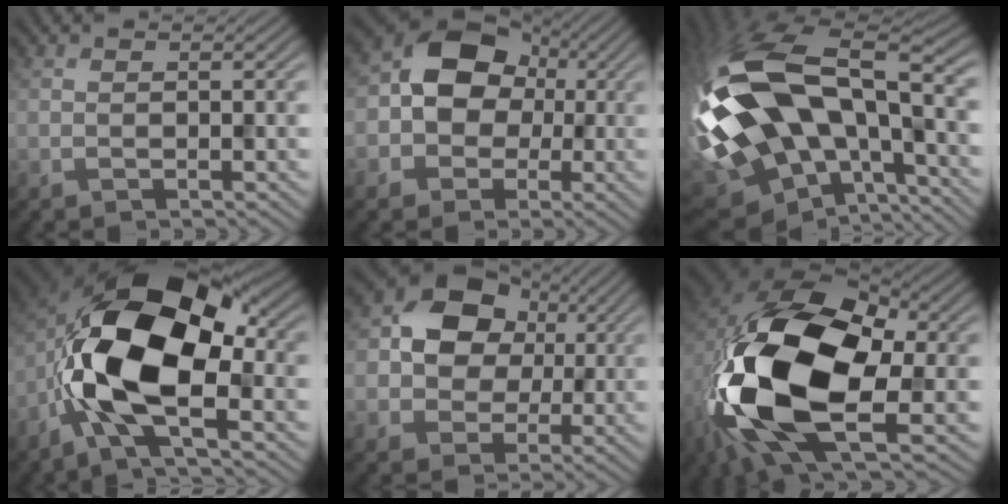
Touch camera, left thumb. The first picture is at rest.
{"total": 8.5, "force": [0.0, 7.1, 4.7], "torque": [-0.081, 0.012, -0.020]}
{"total": 20.1, "force": [-2.3, 10.4, 17.0], "torque": [-0.373, -0.022, -0.019]}
{"total": 14.2, "force": [-2.5, 7.2, 12.0], "torque": [-0.222, -0.002, -0.056]}
{"total": 9.0, "force": [1.5, 7.5, 4.8], "torque": [-0.081, 0.008, 0.013]}
{"total": 19.1, "force": [-2.9, 11.4, 15.0], "torque": [-0.335, -0.025, -0.047]}